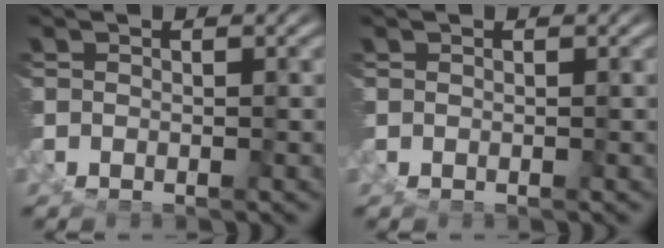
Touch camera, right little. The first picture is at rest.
{"total": 0.0}